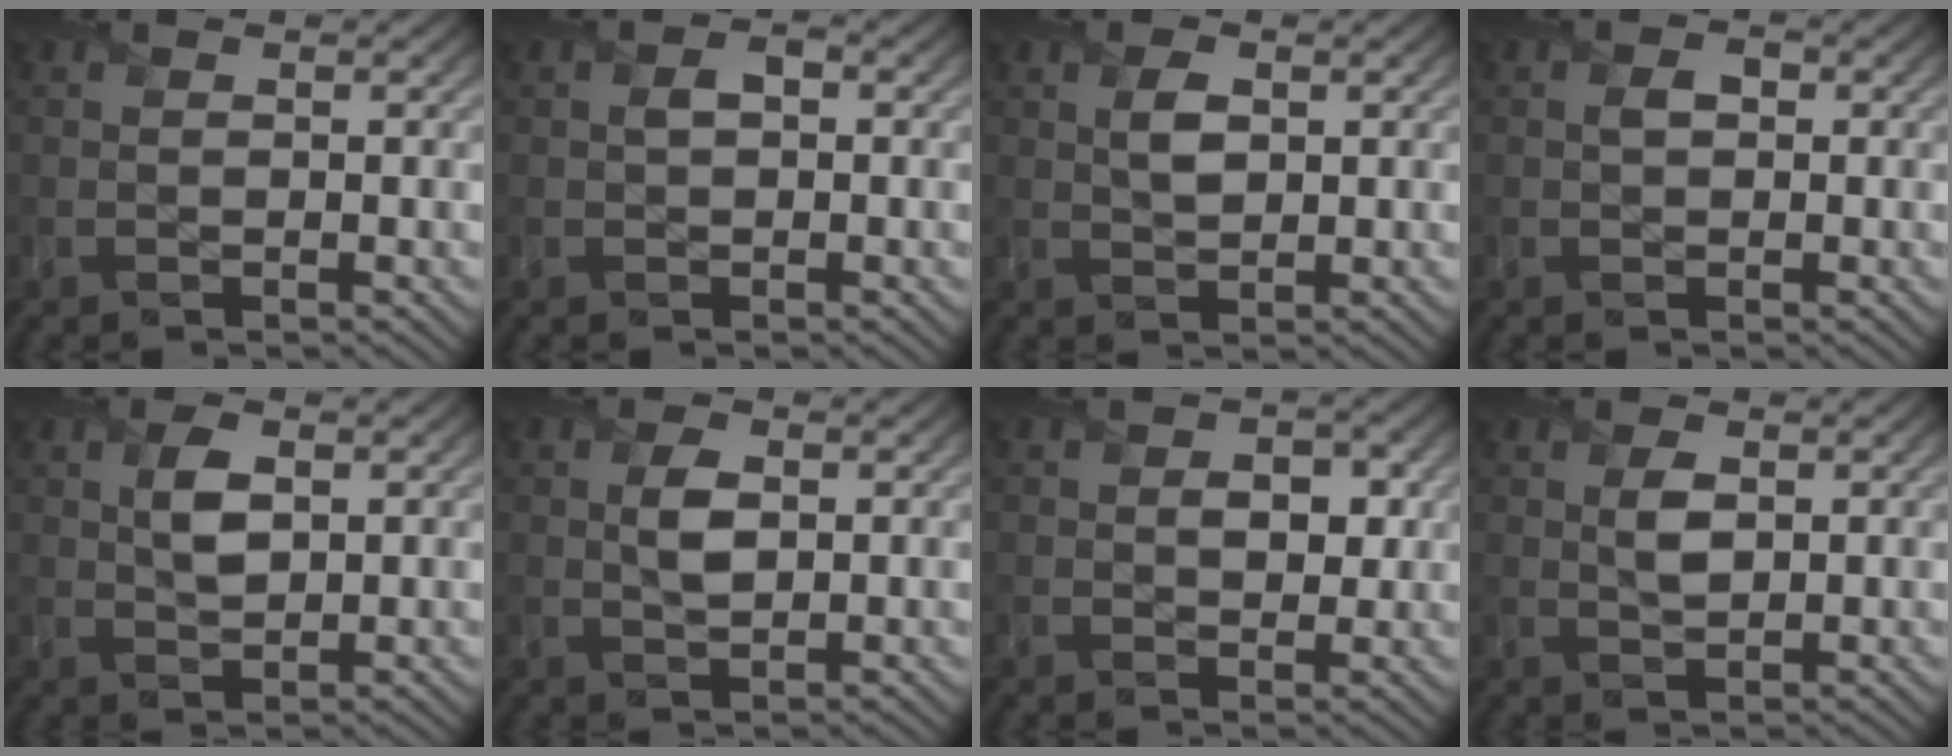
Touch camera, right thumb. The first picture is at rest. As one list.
[{"total": 1.4, "force": [0.1, 1.0, 1.0], "torque": [-0.018, 0.002, 0.000]}, {"total": 2.6, "force": [0.8, 1.5, 1.9], "torque": [-0.042, -0.003, 0.016]}, {"total": 1.3, "force": [0.1, 1.0, 0.8], "torque": [-0.014, 0.000, 0.000]}, {"total": 3.5, "force": [1.0, 1.9, 2.7], "torque": [-0.058, 0.000, 0.021]}, {"total": 3.0, "force": [0.6, 1.6, 2.4], "torque": [-0.052, -0.002, 0.012]}, {"total": 3.4, "force": [0.6, 2.4, 2.3], "torque": [-0.039, -0.005, 0.005]}, {"total": 2.5, "force": [0.7, 1.3, 2.0], "torque": [-0.043, -0.004, 0.017]}]